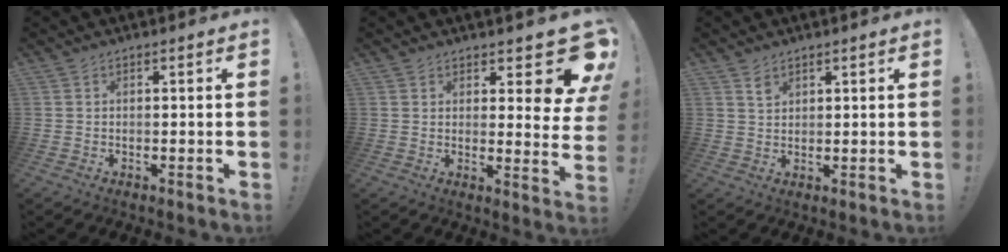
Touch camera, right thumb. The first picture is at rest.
{"total": 7.8, "force": [5.3, 2.8, 5.0], "torque": [-0.041, -0.059, 0.093]}
{"total": 2.3, "force": [1.7, 1.3, 0.9], "torque": [0.001, -0.013, 0.028]}